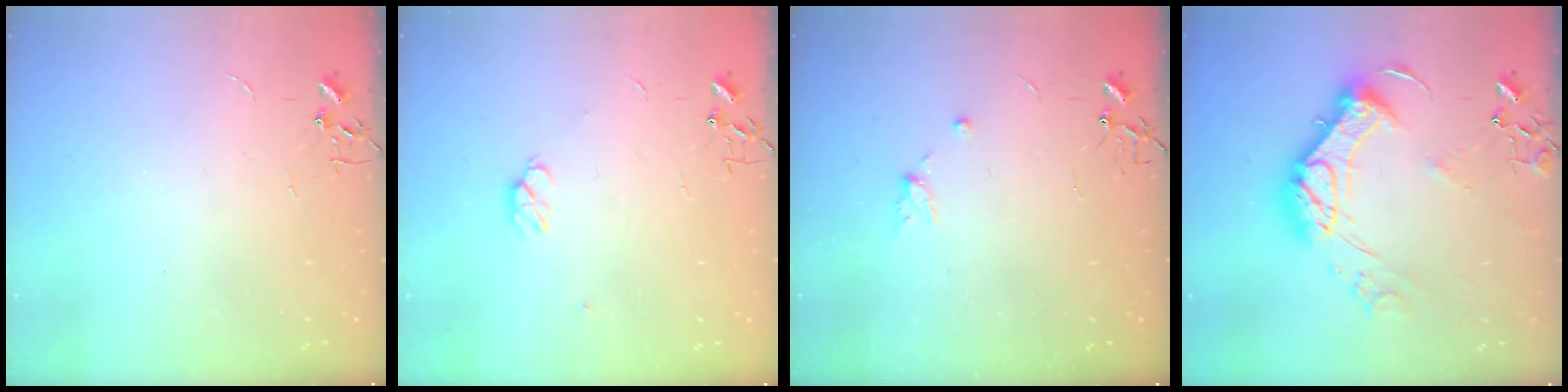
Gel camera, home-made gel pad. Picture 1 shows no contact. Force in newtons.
{"total": 4.4, "press": 4.3, "slide": 0.8}
{"total": 5.0, "press": 4.6, "slide": 1.8}
{"total": 17.9, "press": 17.8, "slide": 1.7}